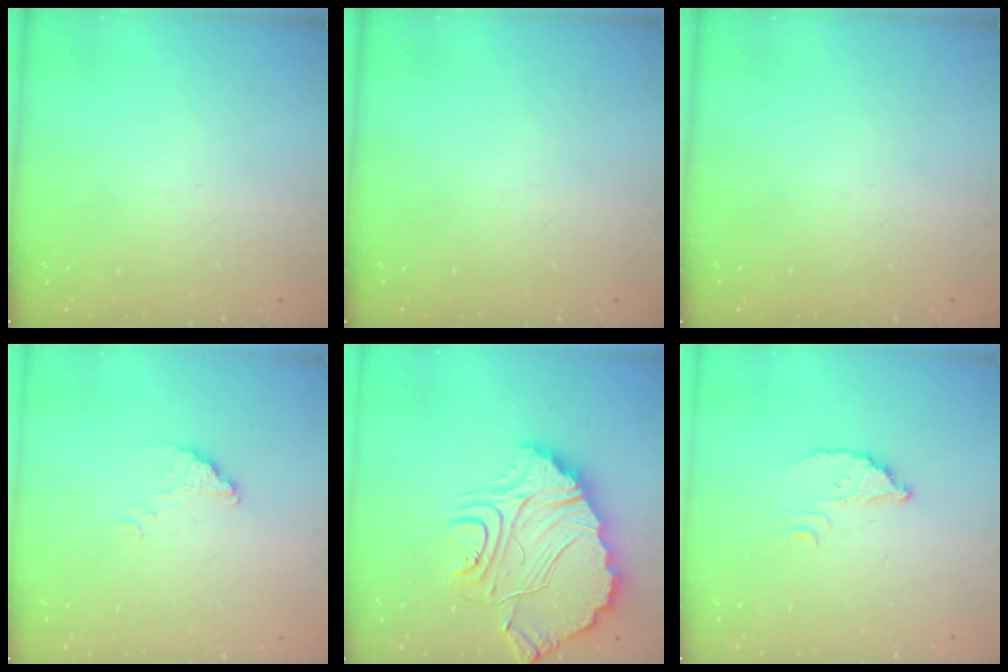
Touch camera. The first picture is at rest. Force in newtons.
{"total": 0.0}
{"total": 0.0}
{"total": 1.6, "press": 1.6, "slide": 0.1}
{"total": 20.6, "press": 20.5, "slide": 1.8}
{"total": 2.8, "press": 2.8, "slide": 0.2}